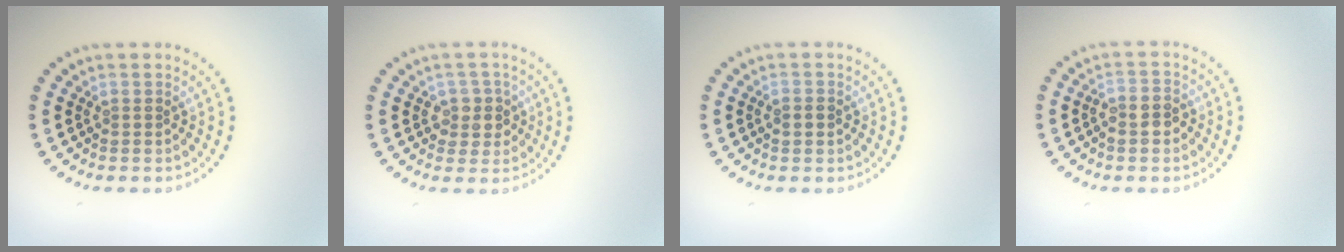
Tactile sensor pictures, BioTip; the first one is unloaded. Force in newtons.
{"total": 2.3, "press": 2.1, "slide": 0.8}
{"total": 1.7, "press": 1.7, "slide": 0.0}
{"total": 2.2, "press": 2.0, "slide": 0.9}